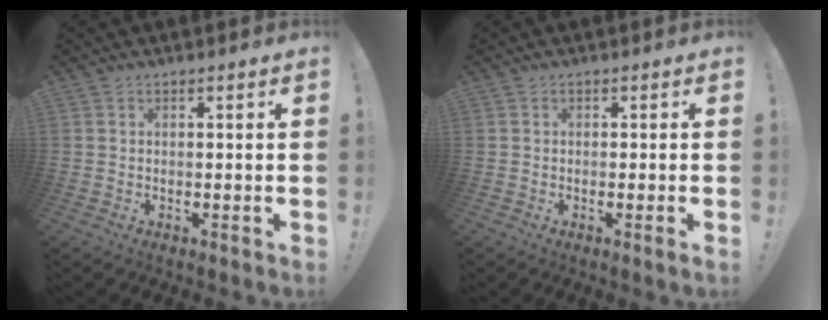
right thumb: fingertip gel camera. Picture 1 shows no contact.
{"total": 1.5, "force": [-0.5, -0.4, 1.3], "torque": [-0.026, -0.001, -0.008]}